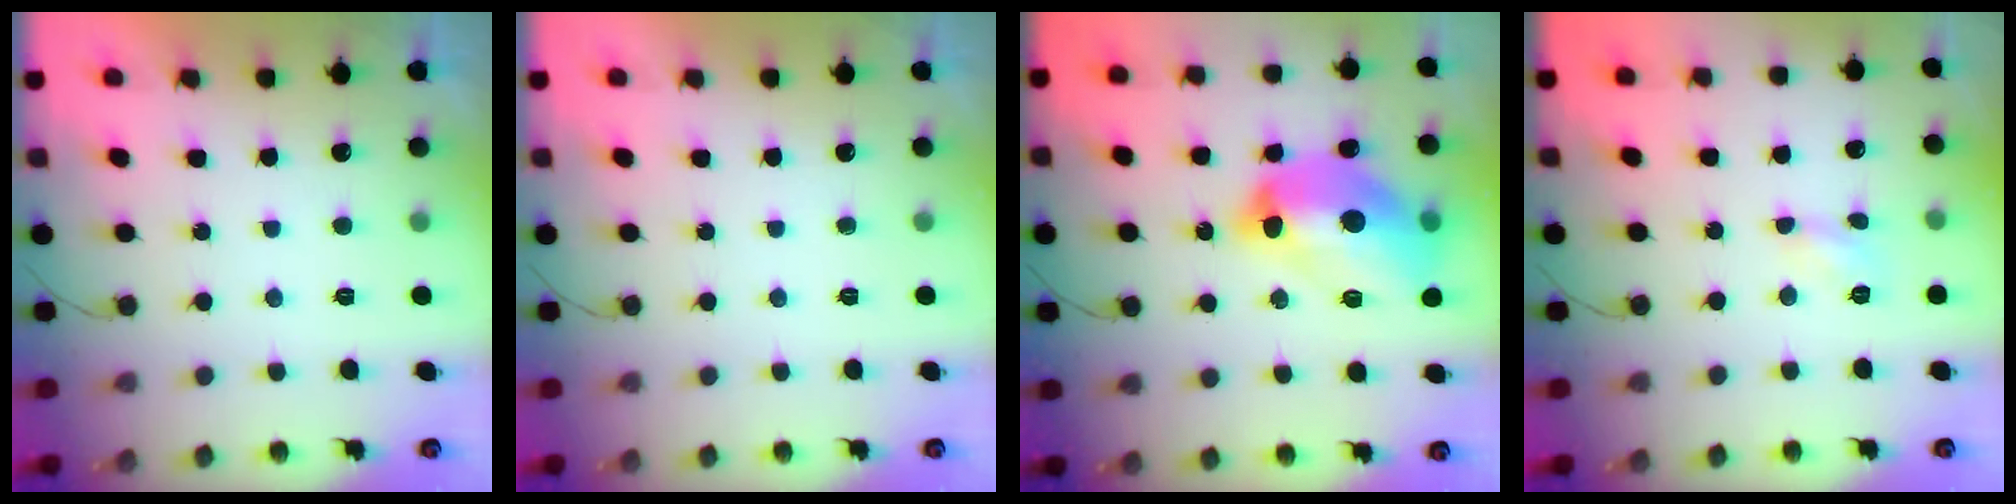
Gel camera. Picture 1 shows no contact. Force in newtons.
{"total": 0.0}
{"total": 18.8, "press": 18.7, "slide": 1.7}
{"total": 3.8, "press": 3.7, "slide": 0.5}